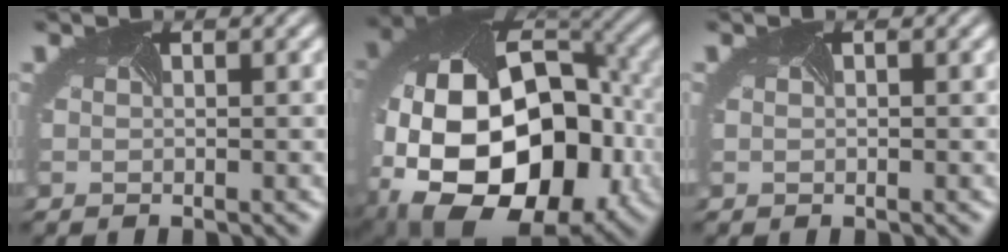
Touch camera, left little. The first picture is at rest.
{"total": 20.9, "force": [-3.9, 14.8, 14.3], "torque": [-0.264, -0.049, -0.046]}
{"total": 1.0, "force": [0.3, 0.7, 0.7], "torque": [-0.006, 0.002, 0.004]}